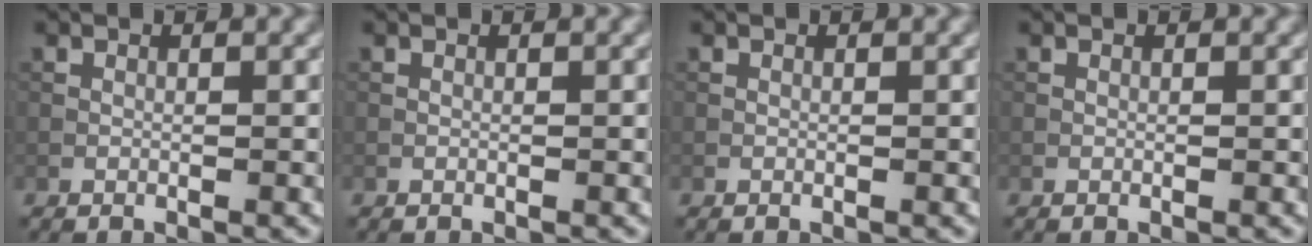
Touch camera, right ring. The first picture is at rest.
{"total": 0.0}
{"total": 0.0}
{"total": 0.0}